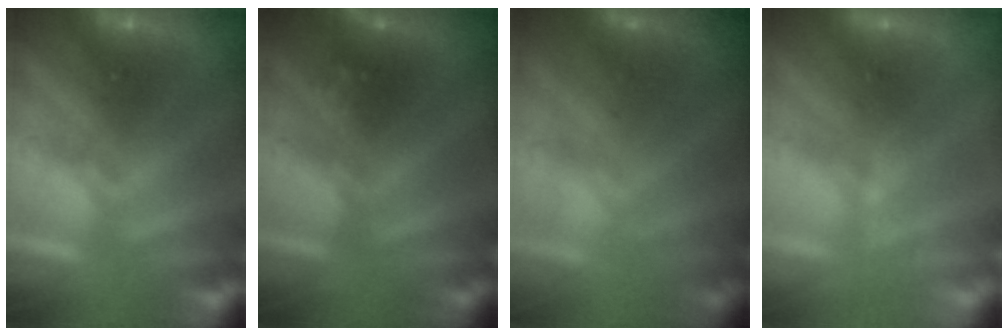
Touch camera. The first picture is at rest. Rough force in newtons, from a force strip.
{"total": 2.4}
{"total": 4.1}
{"total": 3.9}